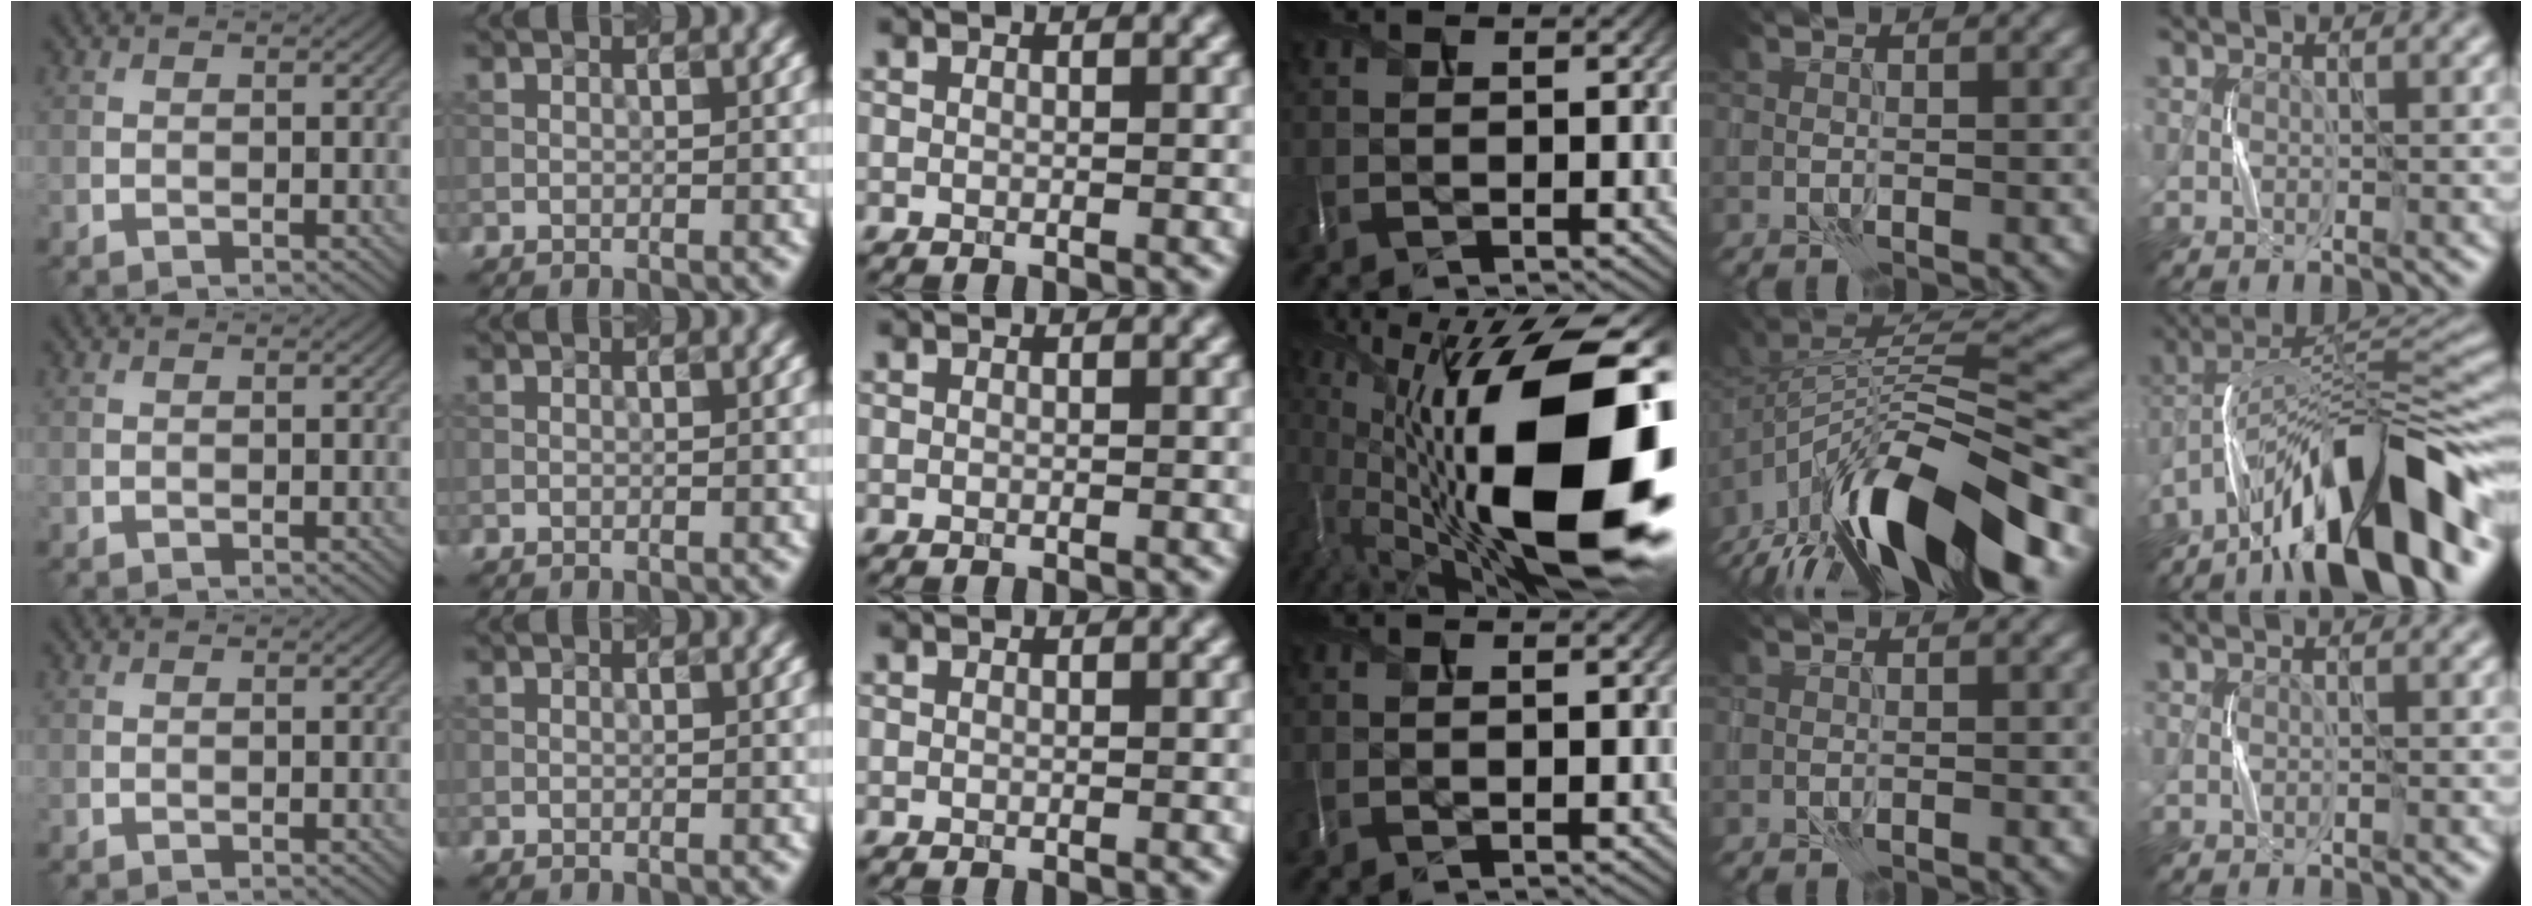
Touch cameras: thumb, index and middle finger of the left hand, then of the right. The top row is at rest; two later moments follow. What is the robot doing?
{"motion": "press", "object": "grip strengthener"}